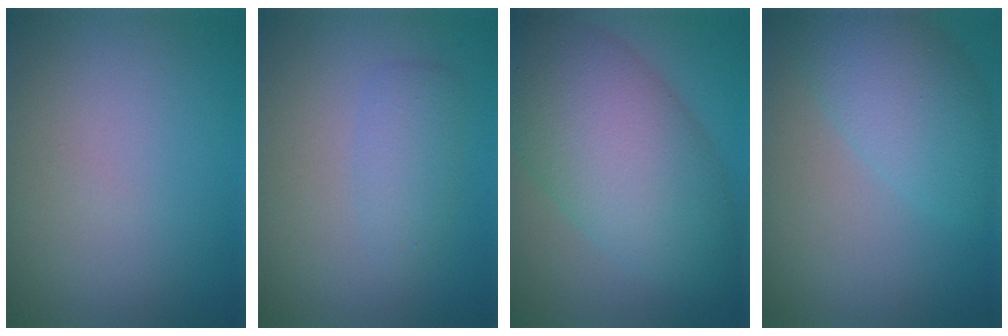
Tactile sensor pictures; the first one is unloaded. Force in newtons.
{"total": 2.3, "press": 2.2, "slide": 0.2}
{"total": 10.7, "press": 10.7, "slide": 0.1}
{"total": 5.2, "press": 5.2, "slide": 0.2}